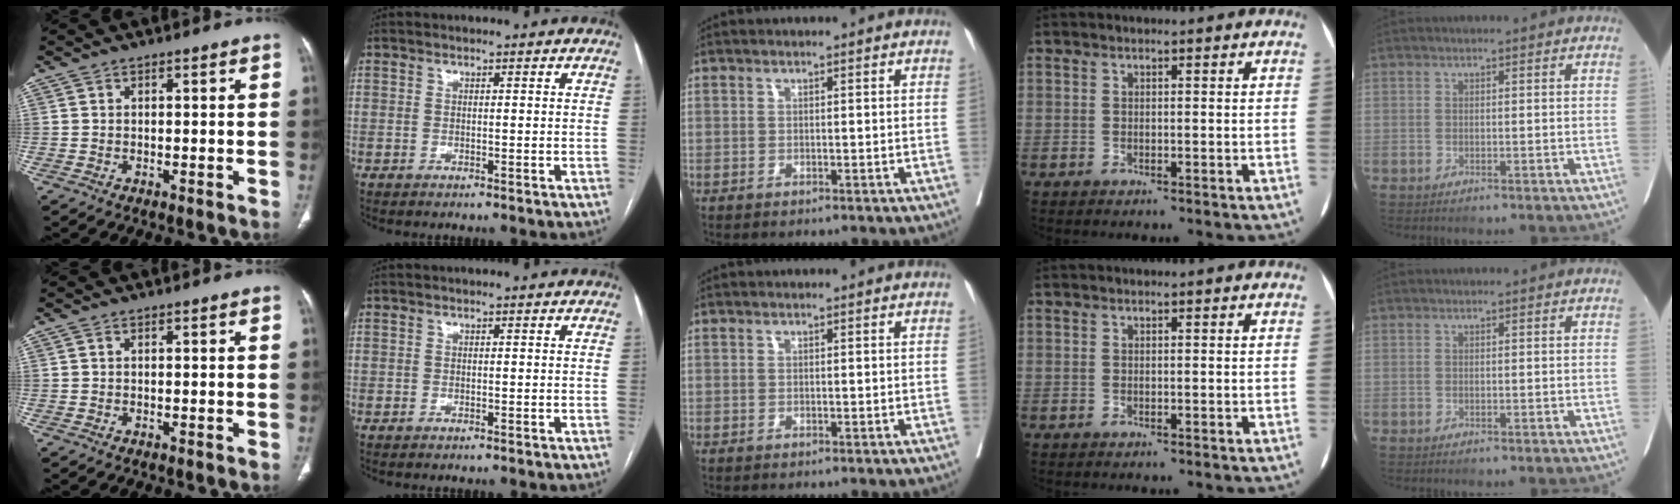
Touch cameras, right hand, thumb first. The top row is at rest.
{}